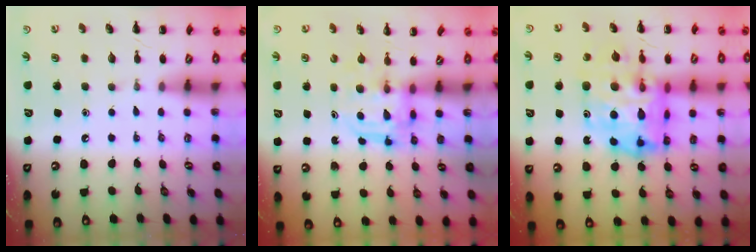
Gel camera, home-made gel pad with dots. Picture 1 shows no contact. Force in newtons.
{"total": 3.1, "press": 3.1, "slide": 0.2}
{"total": 19.0, "press": 18.2, "slide": 5.6}